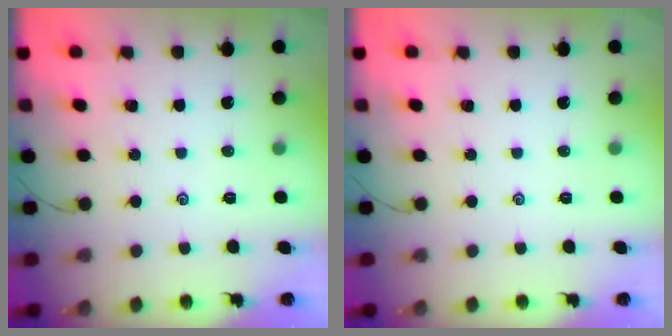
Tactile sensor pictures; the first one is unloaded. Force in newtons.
{"total": 0.0}